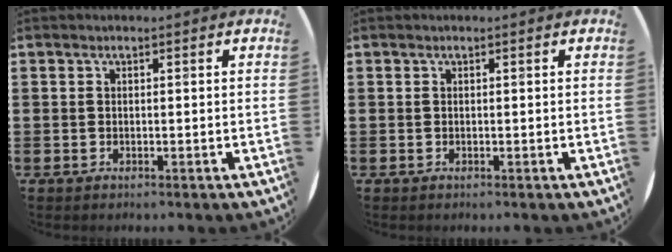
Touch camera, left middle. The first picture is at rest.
{"total": 0.0}